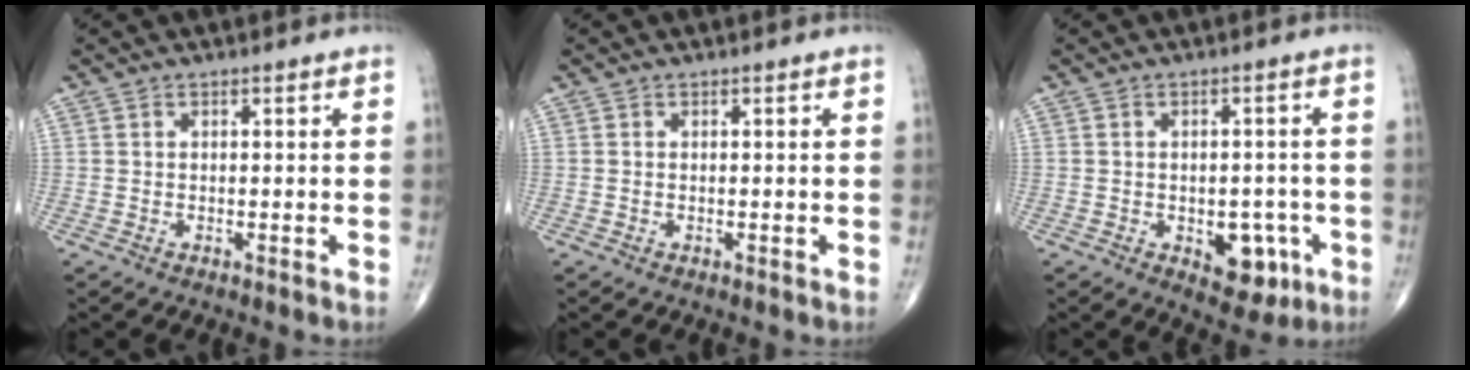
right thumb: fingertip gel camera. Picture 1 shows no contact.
{"total": 0.0}
{"total": 7.7, "force": [-2.7, 4.6, 5.6], "torque": [-0.036, 0.011, -0.026]}